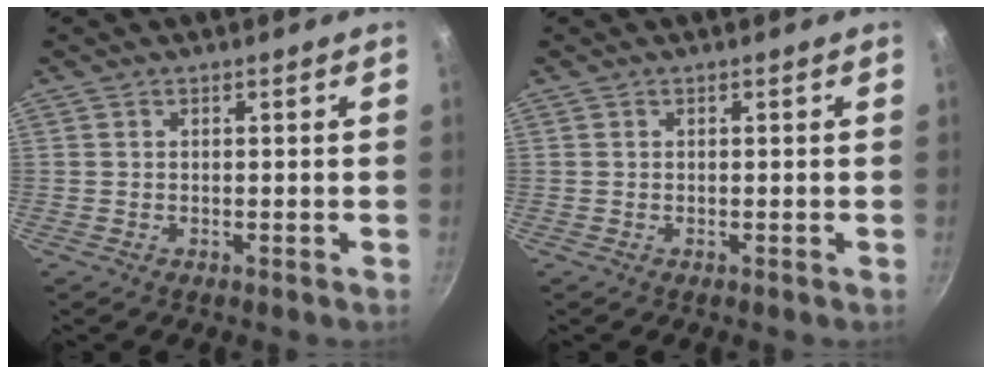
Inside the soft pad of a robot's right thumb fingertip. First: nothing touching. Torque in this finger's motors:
{"motor_torque": [0.03, 0.28, -0.01, 0.01, 0.04]}